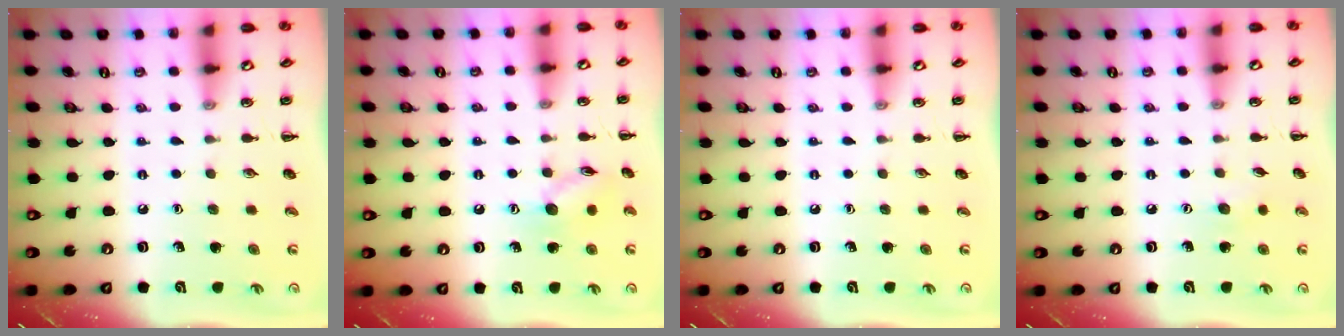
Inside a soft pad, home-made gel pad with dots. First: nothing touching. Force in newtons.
{"total": 8.6, "press": 8.6, "slide": 0.7}
{"total": 0.0}
{"total": 4.8, "press": 4.6, "slide": 1.0}